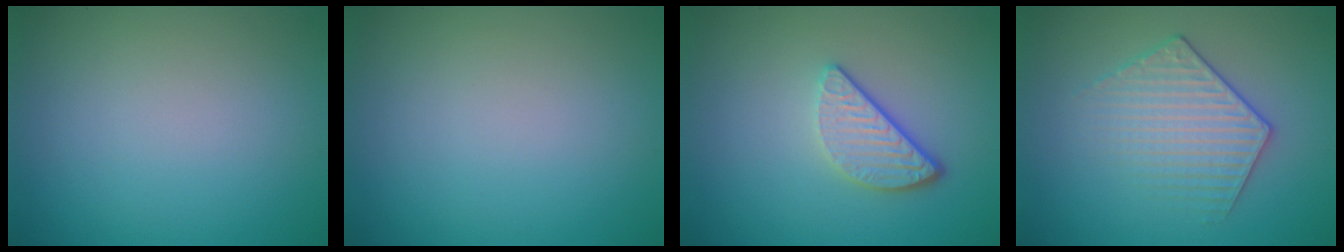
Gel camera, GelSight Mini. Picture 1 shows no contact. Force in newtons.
{"total": 0.0}
{"total": 3.1, "press": 2.5, "slide": 1.8}
{"total": 3.5, "press": 3.2, "slide": 1.4}